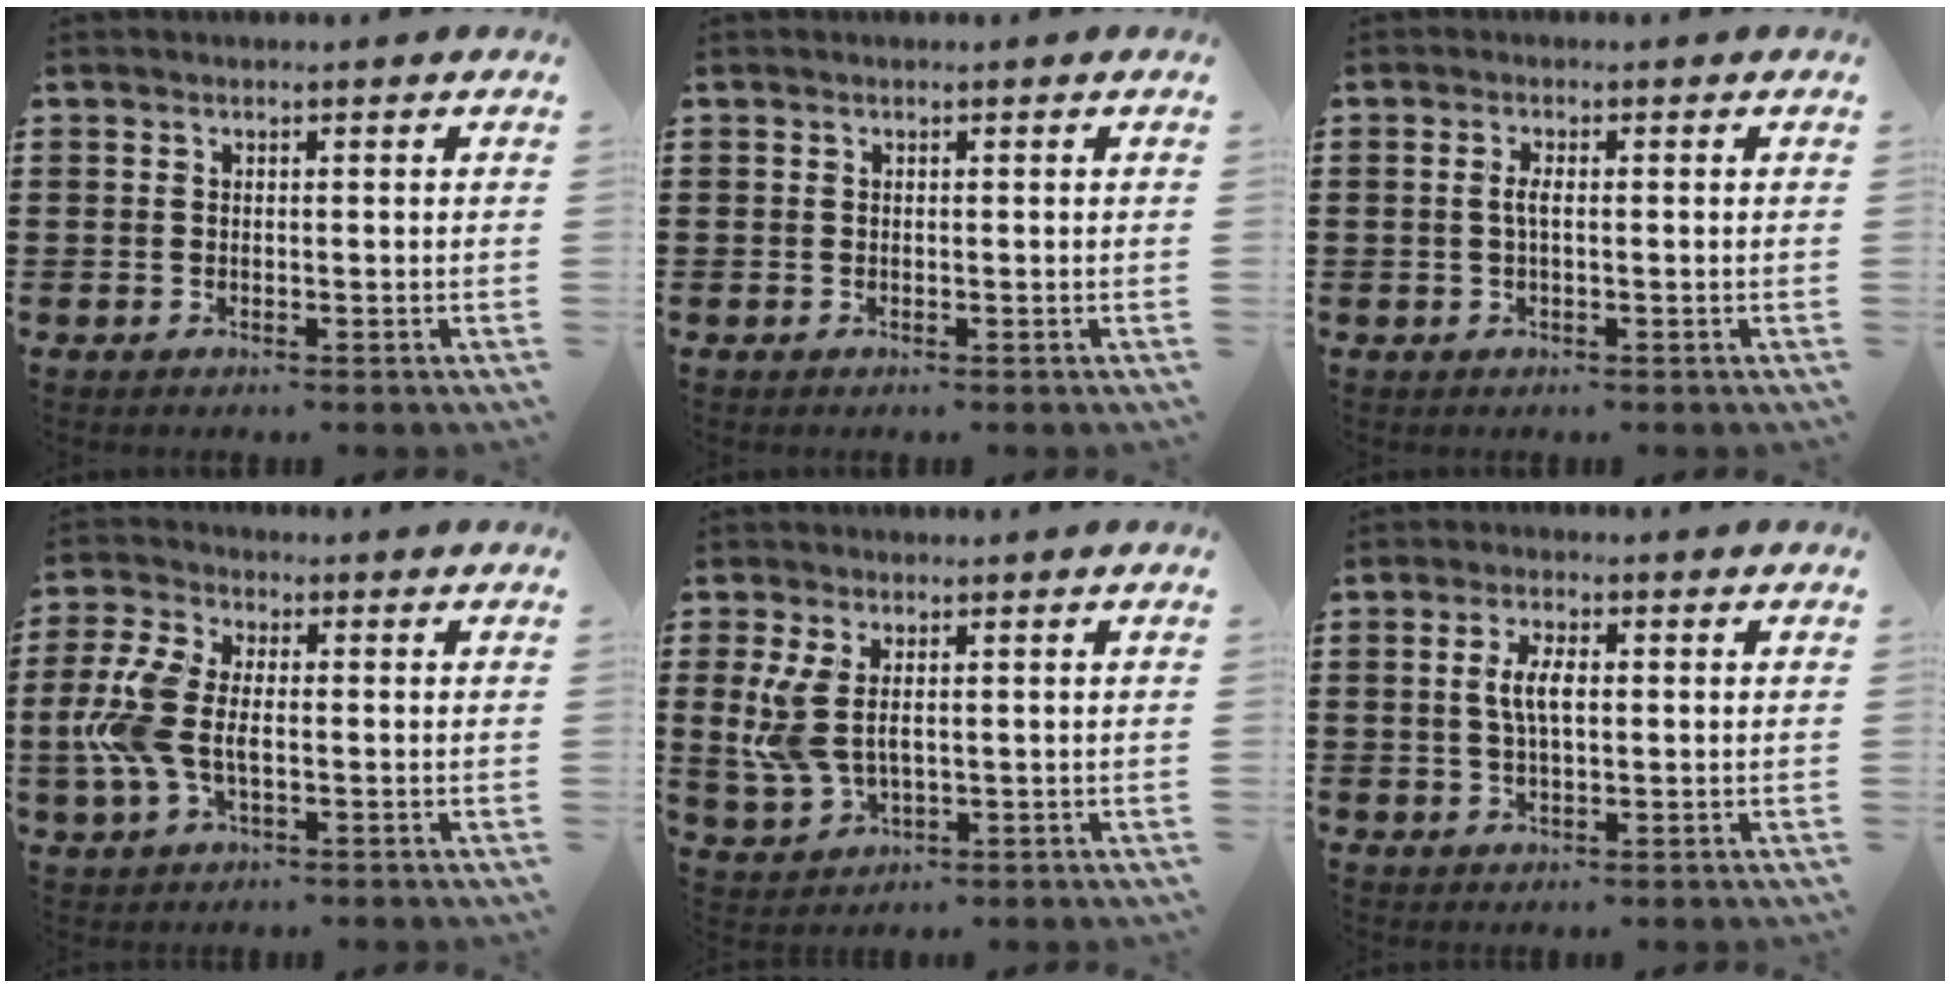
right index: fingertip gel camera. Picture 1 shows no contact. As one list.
[{"total": 0.0}, {"total": 1.9, "force": [-0.2, 0.4, 1.9], "torque": [-0.043, -0.003, -0.007]}, {"total": 8.5, "force": [-1.0, 4.5, 7.1], "torque": [-0.181, -0.007, -0.025]}, {"total": 6.3, "force": [0.8, 3.5, 5.2], "torque": [-0.132, -0.001, 0.010]}, {"total": 4.6, "force": [0.4, 1.7, 4.2], "torque": [-0.091, 0.003, 0.001]}]